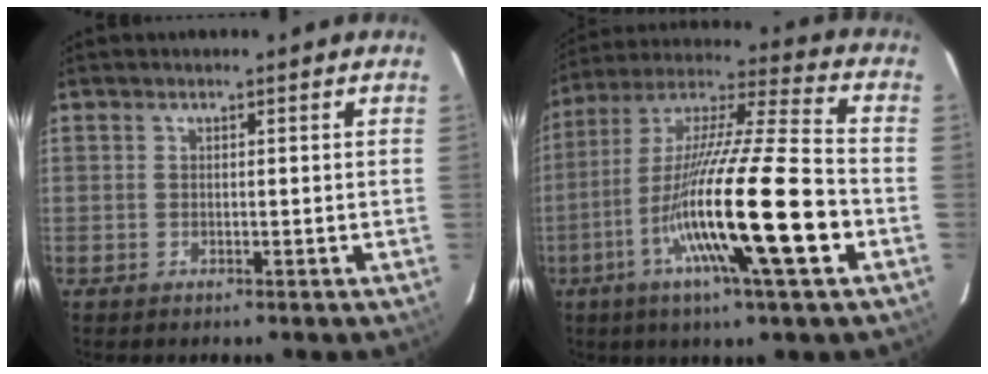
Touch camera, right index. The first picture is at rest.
{"total": 21.3, "force": [-6.7, 0.3, 20.2], "torque": [-0.372, -0.023, -0.124]}